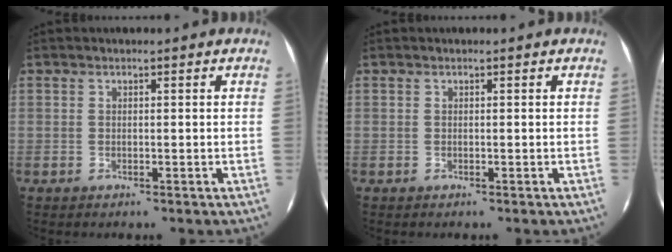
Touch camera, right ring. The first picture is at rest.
{"total": 0.0}